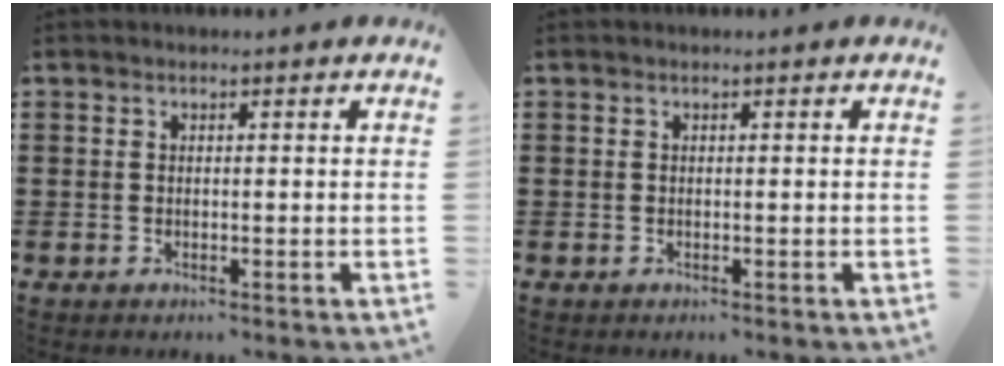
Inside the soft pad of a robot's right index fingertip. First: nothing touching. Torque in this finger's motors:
{"motor_torque": [0.00, 0.00, 0.00, 0.00]}